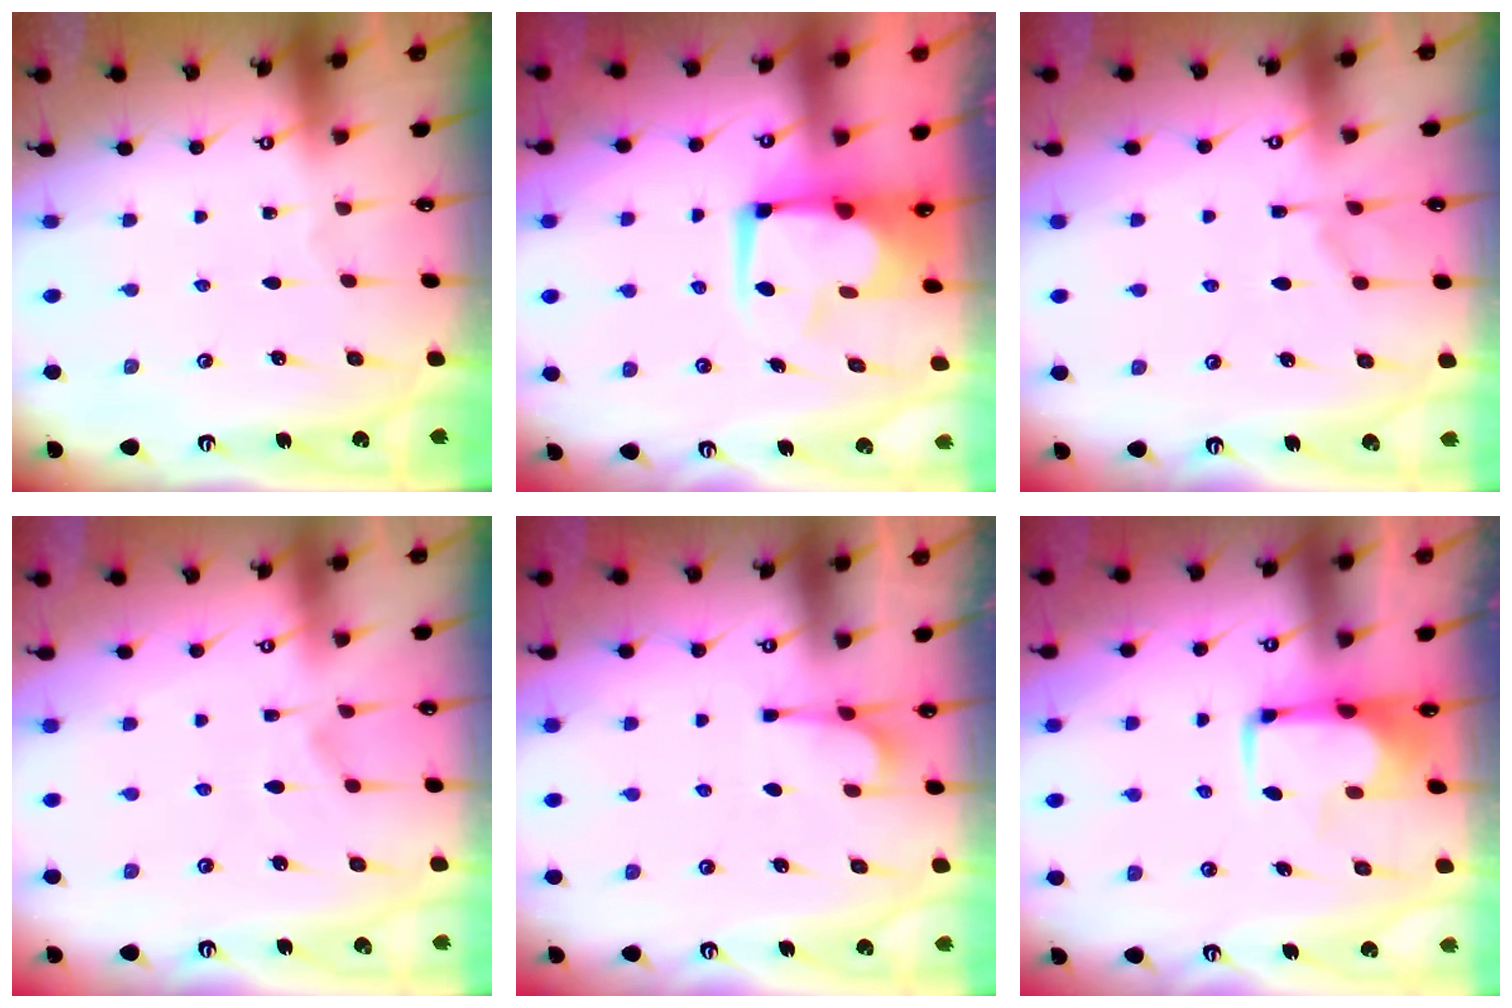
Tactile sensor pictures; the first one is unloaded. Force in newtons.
{"total": 6.1, "press": 5.9, "slide": 1.3}
{"total": 1.7, "press": 0.7, "slide": 1.5}
{"total": 2.1, "press": 1.8, "slide": 1.2}
{"total": 1.5, "press": 1.0, "slide": 1.1}
{"total": 1.8, "press": 1.7, "slide": 0.4}